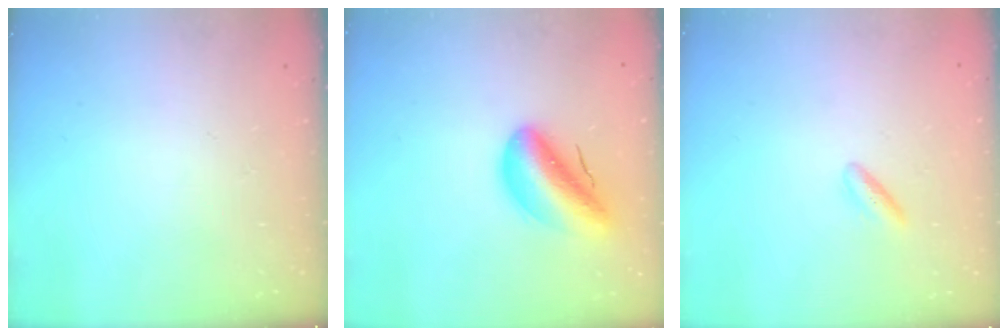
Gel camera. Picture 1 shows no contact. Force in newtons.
{"total": 10.7, "press": 10.4, "slide": 2.8}
{"total": 3.5, "press": 3.2, "slide": 1.4}